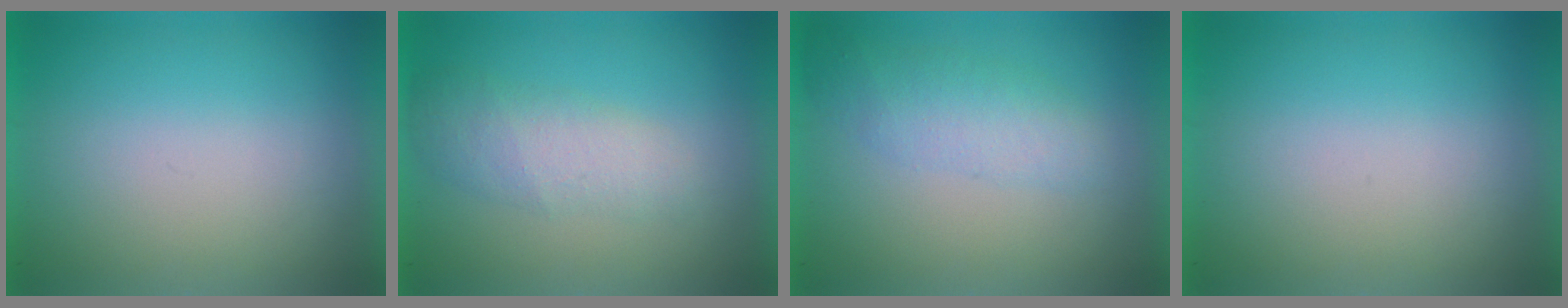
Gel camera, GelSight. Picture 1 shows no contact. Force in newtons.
{"total": 2.3}
{"total": 2.3}
{"total": 0.0}